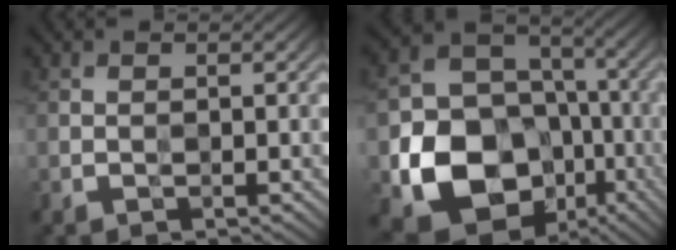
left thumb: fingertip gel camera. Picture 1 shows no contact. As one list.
[{"total": 17.0, "force": [-5.7, 13.8, 8.1], "torque": [-0.172, -0.050, -0.103]}]